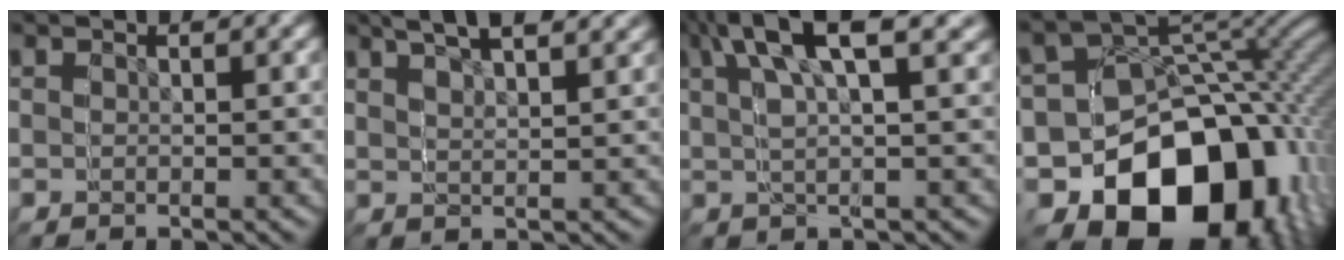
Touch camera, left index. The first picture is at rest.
{"total": 3.2, "force": [3.0, 0.3, 0.9], "torque": [-0.023, 0.013, 0.043]}
{"total": 2.9, "force": [2.5, 0.3, 1.5], "torque": [-0.034, 0.012, 0.032]}
{"total": 16.6, "force": [-7.0, 12.9, 7.7], "torque": [-0.158, -0.066, -0.091]}